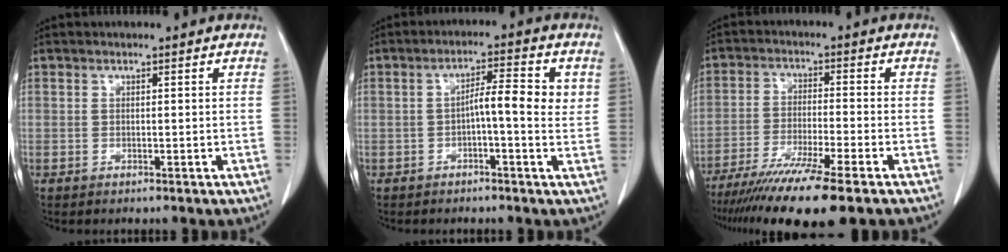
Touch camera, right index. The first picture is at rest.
{"total": 6.2, "force": [0.4, 1.1, 6.1], "torque": [-0.095, 0.017, 0.003]}
{"total": 13.6, "force": [-10.1, -0.4, 9.2], "torque": [-0.164, -0.039, -0.165]}